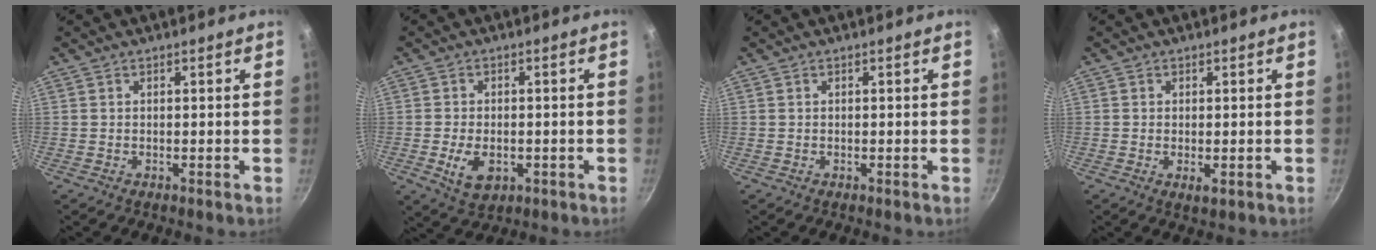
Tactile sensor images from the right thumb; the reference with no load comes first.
{"total": 6.9, "force": [-1.9, 4.3, 5.0], "torque": [-0.083, 0.001, -0.024]}
{"total": 0.0}
{"total": 1.9, "force": [-0.4, 0.8, 1.7], "torque": [-0.030, -0.008, -0.006]}